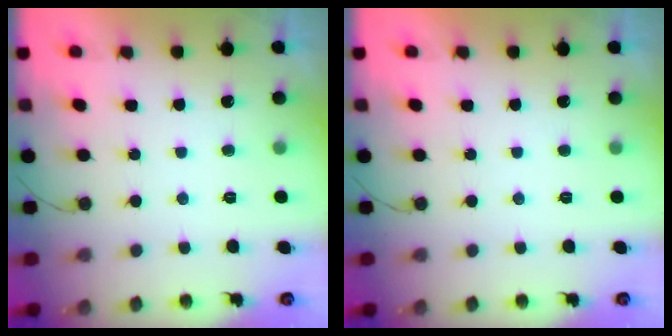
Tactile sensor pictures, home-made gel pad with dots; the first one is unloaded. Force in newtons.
{"total": 0.0}